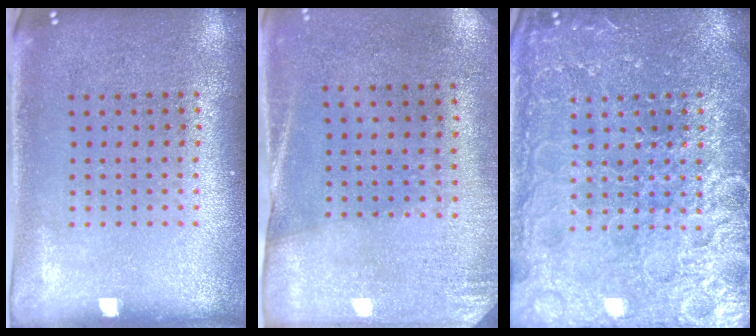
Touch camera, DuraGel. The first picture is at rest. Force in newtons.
{"total": 2.6, "press": 2.2, "slide": 1.3}
{"total": 7.0, "press": 6.9, "slide": 0.8}